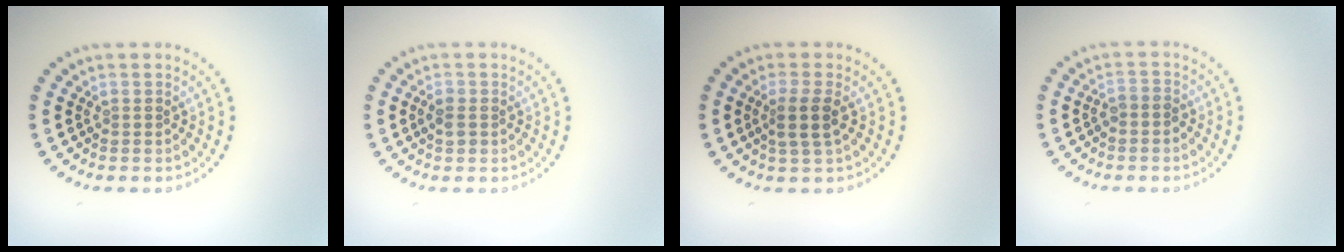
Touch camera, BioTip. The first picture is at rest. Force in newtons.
{"total": 1.4, "press": 1.4, "slide": 0.3}
{"total": 2.3, "press": 1.9, "slide": 1.3}
{"total": 1.1, "press": 0.9, "slide": 0.7}